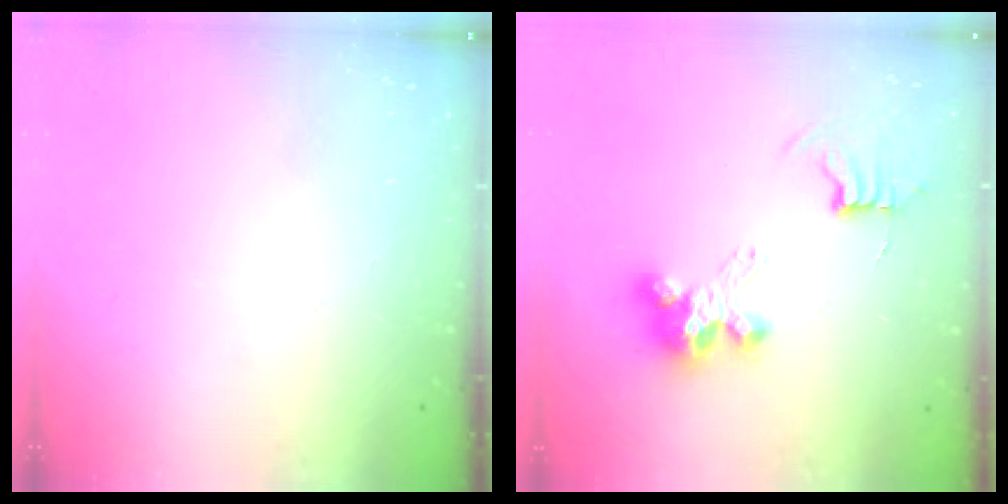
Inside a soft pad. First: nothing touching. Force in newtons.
{"total": 8.9, "press": 8.8, "slide": 0.7}